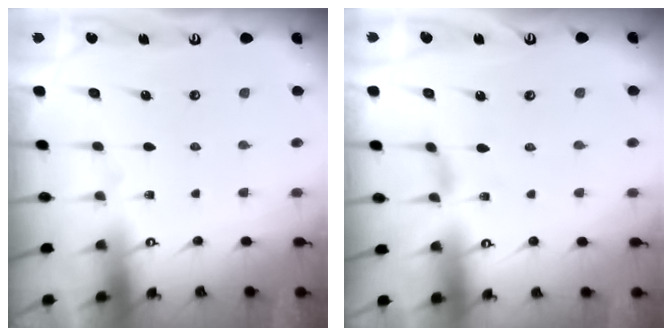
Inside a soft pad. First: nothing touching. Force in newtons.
{"total": 1.0, "press": 0.9, "slide": 0.4}